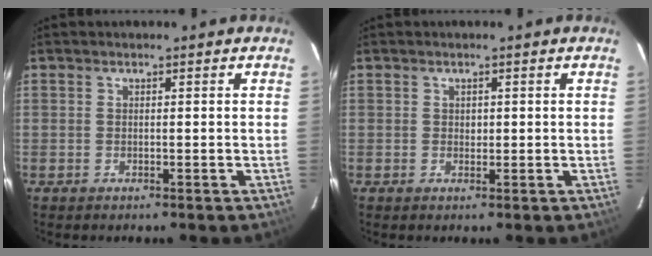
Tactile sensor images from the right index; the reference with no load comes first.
{"total": 0.9, "force": [0.2, 0.8, 0.3], "torque": [-0.003, 0.002, 0.004]}